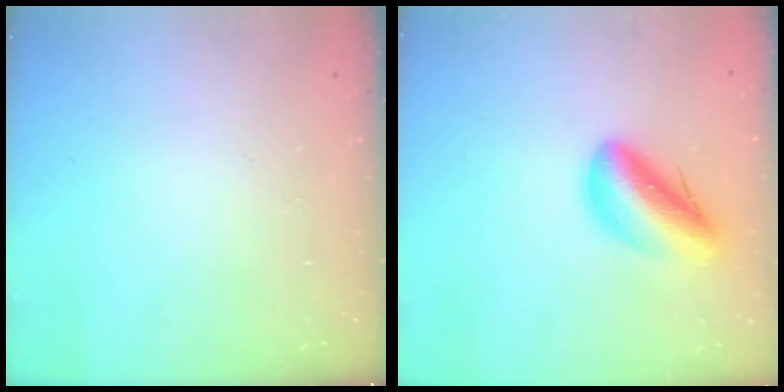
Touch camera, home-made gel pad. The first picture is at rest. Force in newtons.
{"total": 13.0, "press": 12.4, "slide": 4.0}